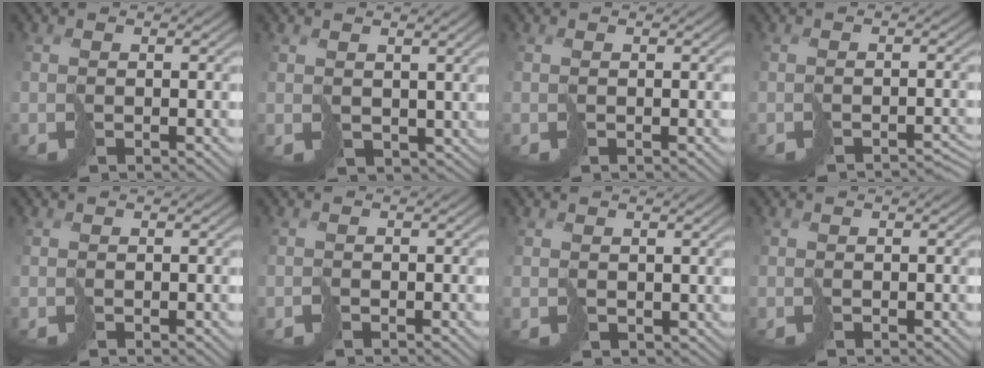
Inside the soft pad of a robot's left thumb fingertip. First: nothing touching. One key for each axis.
{"total": 3.3, "fx": 0.9, "fy": 2.6, "fz": 1.8, "tx": -0.053, "ty": -0.014, "tz": 0.019}
{"total": 0.0}
{"total": 2.4, "fx": -2.0, "fy": 0.3, "fz": 1.1, "tx": -0.015, "ty": -0.001, "tz": -0.032}
{"total": 0.0}
{"total": 0.7, "fx": -0.5, "fy": 0.4, "fz": 0.1, "tx": -0.001, "ty": 0.001, "tz": -0.011}
{"total": 1.2, "fx": 0.8, "fy": 0.9, "fz": 0.3, "tx": -0.012, "ty": -0.004, "tz": 0.016}
{"total": 0.0}